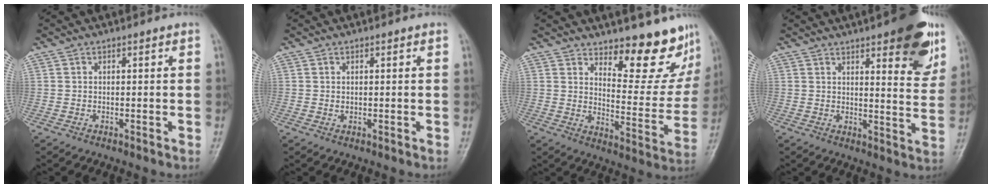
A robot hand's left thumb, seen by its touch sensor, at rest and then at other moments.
{"total": 0.8, "force": [0.3, 0.6, 0.4], "torque": [-0.002, -0.002, 0.005]}
{"total": 13.5, "force": [10.9, 4.5, 6.5], "torque": [-0.040, -0.107, 0.153]}
{"total": 14.9, "force": [8.6, 4.6, 11.3], "torque": [-0.105, -0.041, 0.110]}